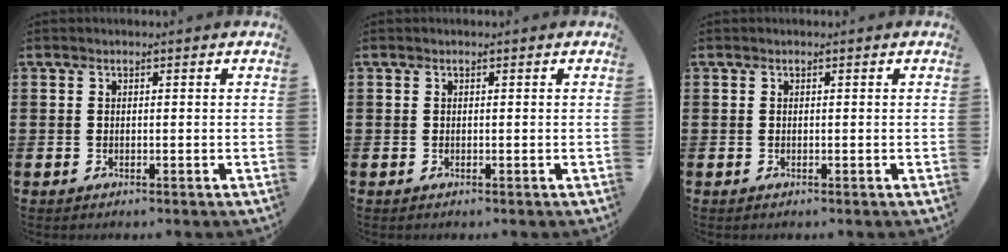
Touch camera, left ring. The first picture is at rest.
{"total": 0.0}
{"total": 0.0}